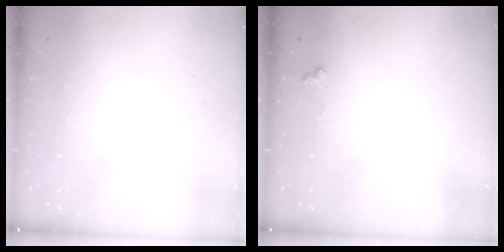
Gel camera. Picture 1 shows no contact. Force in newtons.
{"total": 2.9, "press": 2.8, "slide": 0.6}